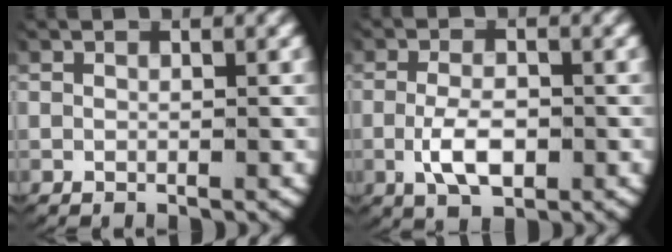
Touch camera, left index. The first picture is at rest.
{"total": 3.9, "force": [-1.1, 1.9, 3.2], "torque": [-0.065, -0.013, -0.013]}